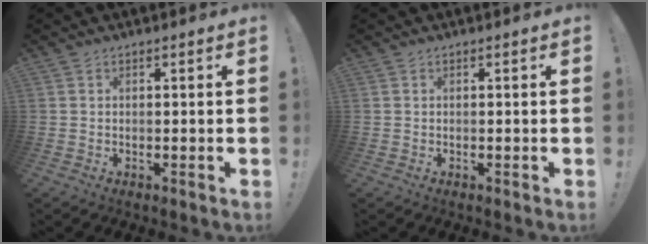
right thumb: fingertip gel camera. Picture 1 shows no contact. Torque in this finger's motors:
{"motor_torque": [0.06, -0.06, -0.16, 0.09, 0.05]}